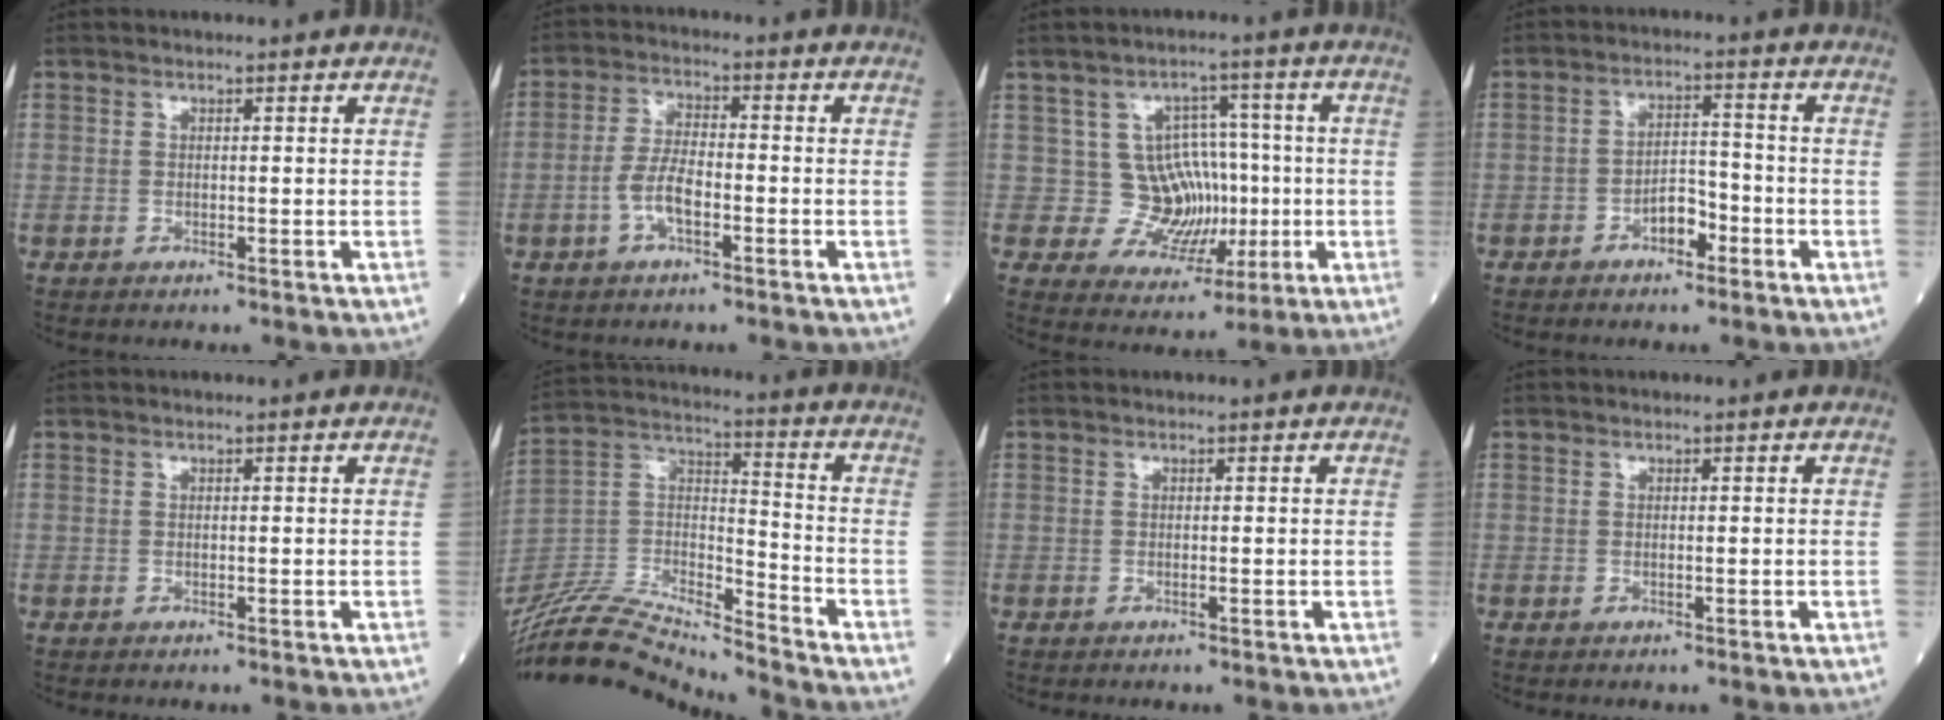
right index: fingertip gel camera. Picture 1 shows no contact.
{"total": 5.2, "force": [-2.0, 1.7, 4.5], "torque": [-0.094, 0.007, -0.042]}
{"total": 7.9, "force": [-0.1, 7.1, 3.4], "torque": [-0.036, 0.026, 0.011]}
{"total": 4.1, "force": [-2.3, 2.0, 2.7], "torque": [-0.042, 0.013, -0.042]}
{"total": 0.0}
{"total": 19.0, "force": [-18.2, -0.2, 5.3], "torque": [-0.101, 0.026, -0.333]}
{"total": 0.0}
{"total": 0.0}